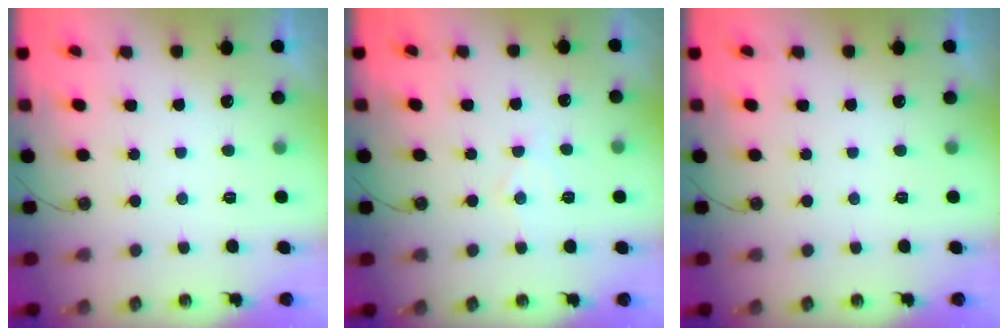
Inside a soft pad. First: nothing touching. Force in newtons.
{"total": 7.3, "press": 7.3, "slide": 0.4}
{"total": 0.0}